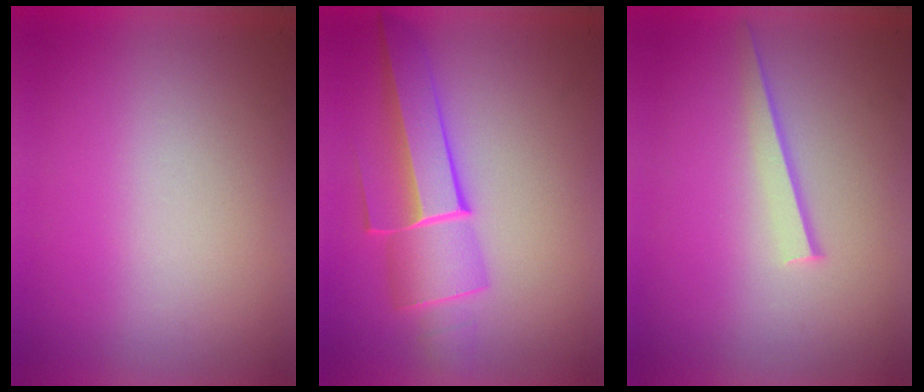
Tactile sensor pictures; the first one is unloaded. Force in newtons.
{"total": 5.0}
{"total": 1.1}